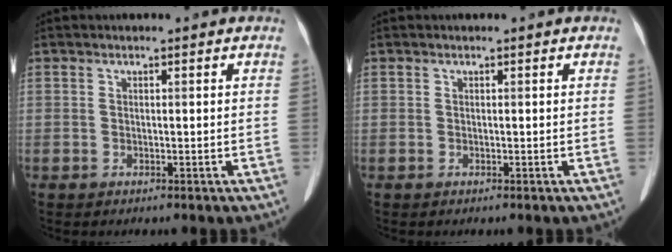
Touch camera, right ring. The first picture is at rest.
{"total": 0.0}